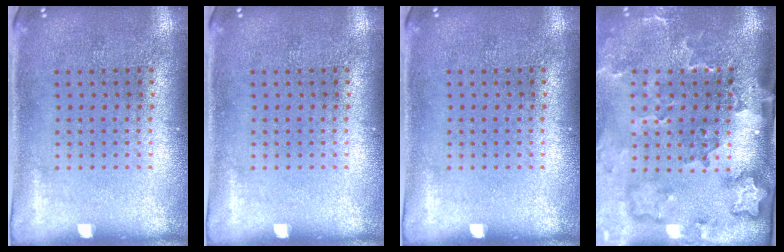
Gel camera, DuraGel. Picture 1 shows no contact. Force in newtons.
{"total": 0.0}
{"total": 0.0}
{"total": 3.5, "press": 2.4, "slide": 2.5}